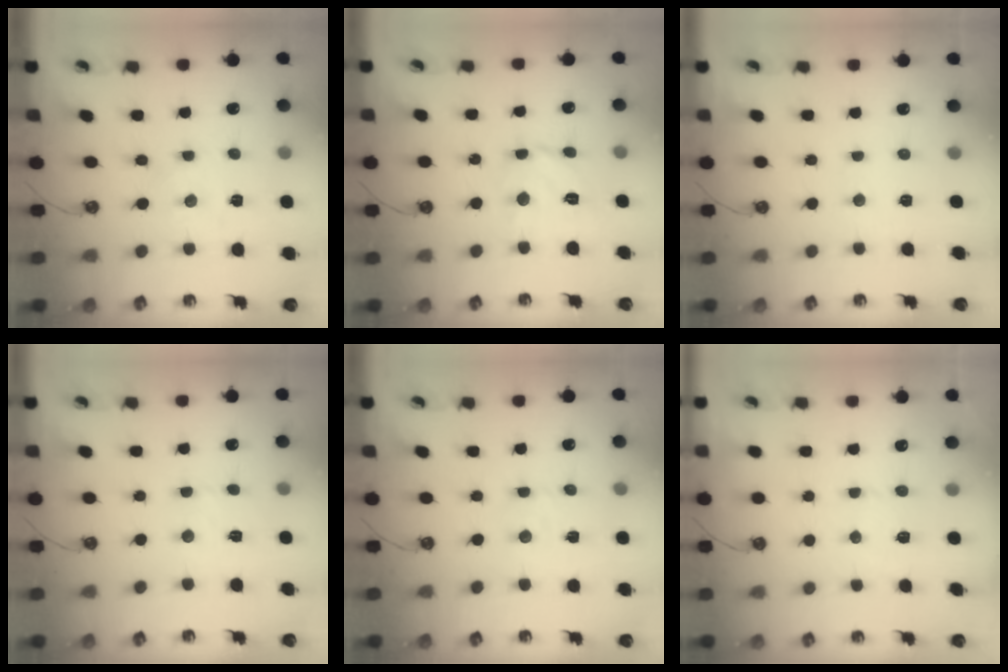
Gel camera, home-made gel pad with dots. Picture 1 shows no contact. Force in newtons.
{"total": 11.5, "press": 11.5, "slide": 0.9}
{"total": 4.2, "press": 4.2, "slide": 0.5}
{"total": 2.8, "press": 2.7, "slide": 0.5}
{"total": 3.3, "press": 3.3, "slide": 0.5}
{"total": 5.4, "press": 5.4, "slide": 0.6}